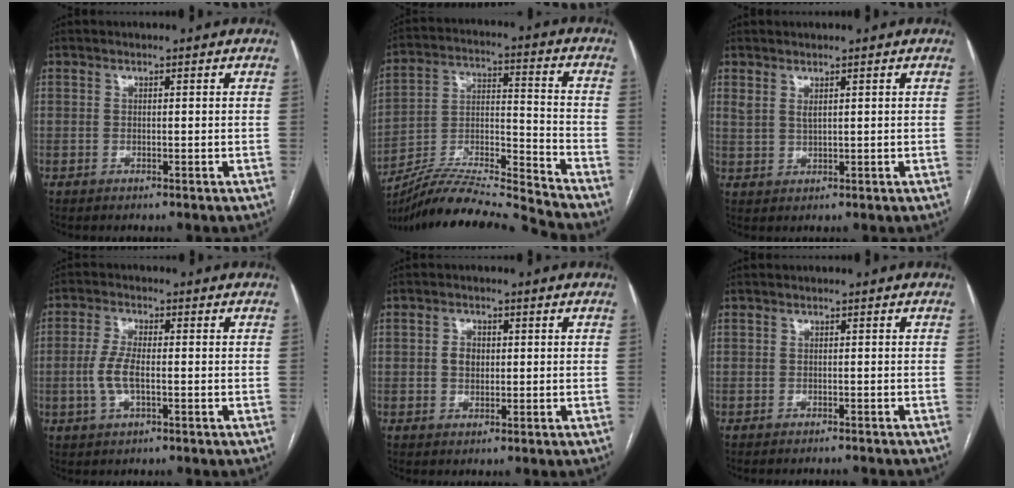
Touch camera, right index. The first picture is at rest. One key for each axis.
{"total": 18.5, "fx": -17.5, "fy": -1.5, "fz": 5.8, "tx": -0.117, "ty": 0.013, "tz": -0.306}
{"total": 2.0, "fx": 1.7, "fy": 0.5, "fz": 0.9, "tx": -0.030, "ty": 0.004, "tz": 0.039}
{"total": 4.8, "fx": -0.7, "fy": 1.5, "fz": 4.4, "tx": -0.107, "ty": 0.001, "tz": -0.015}
{"total": 2.7, "fx": 0.2, "fy": 2.1, "fz": 1.7, "tx": -0.029, "ty": 0.008, "tz": 0.006}
{"total": 3.9, "fx": -3.7, "fy": 1.1, "fz": 0.6, "tx": 0.000, "ty": -0.008, "tz": -0.043}